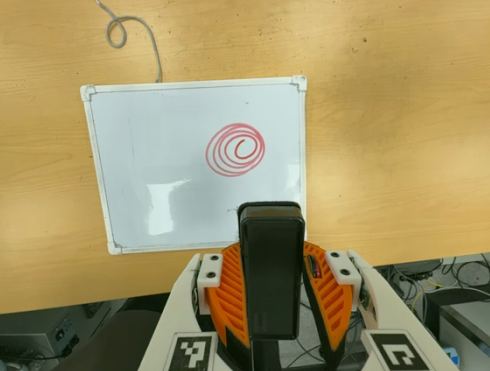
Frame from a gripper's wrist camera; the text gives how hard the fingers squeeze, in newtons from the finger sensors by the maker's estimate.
{"total": 7.9, "left": 6.4, "right": 9.5}